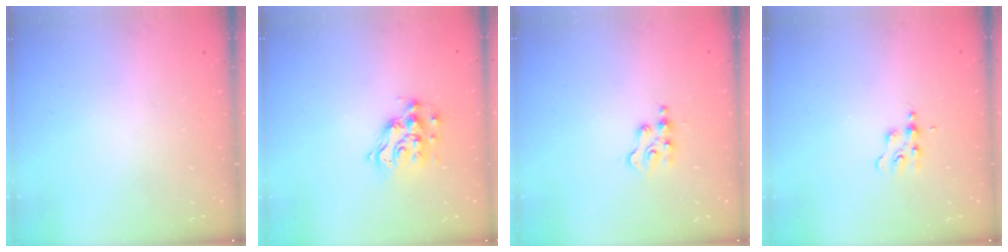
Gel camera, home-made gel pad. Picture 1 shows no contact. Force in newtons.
{"total": 11.9, "press": 11.9, "slide": 0.8}
{"total": 3.9, "press": 3.8, "slide": 0.5}
{"total": 3.9, "press": 3.9, "slide": 0.5}